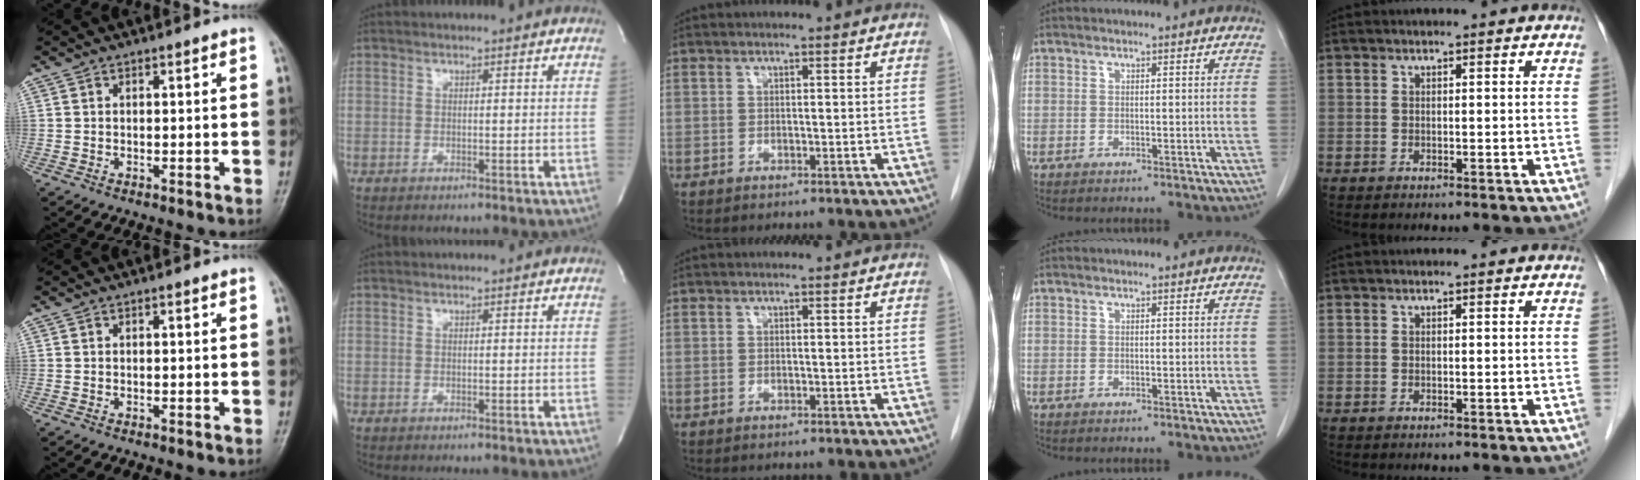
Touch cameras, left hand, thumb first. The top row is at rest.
{}